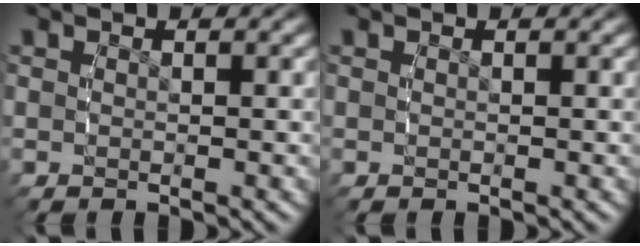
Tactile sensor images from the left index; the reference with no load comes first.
{"total": 0.0}